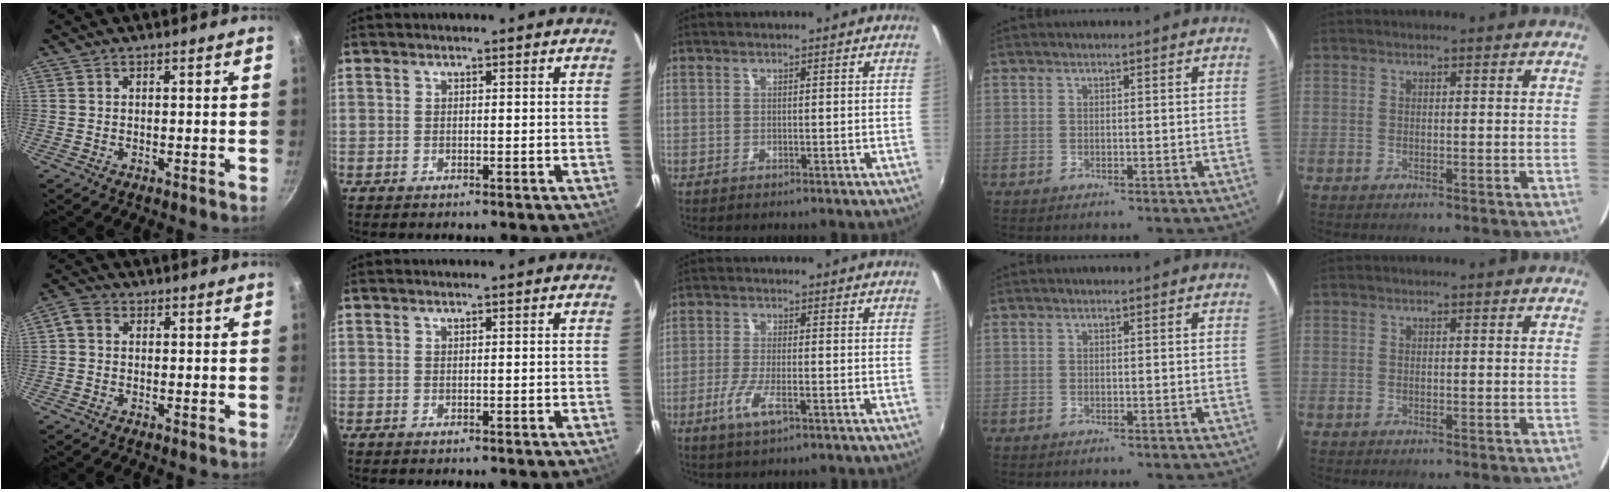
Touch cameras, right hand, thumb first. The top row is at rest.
{"thumb": {"total": 3.2, "force": [0.3, 2.6, 1.8], "torque": [-0.035, 0.009, -0.005]}, "middle": {"total": 5.5, "force": [-2.7, 1.3, 4.6], "torque": [-0.103, -0.013, -0.054]}}